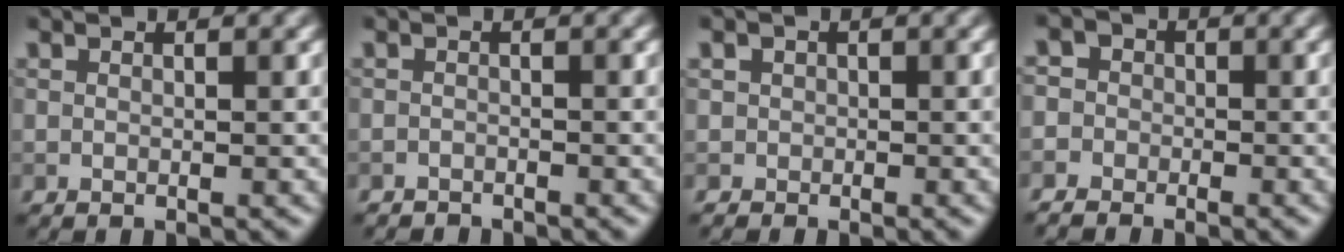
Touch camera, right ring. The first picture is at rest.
{"total": 1.5, "force": [-1.5, 0.2, -0.1], "torque": [0.008, -0.001, -0.027]}
{"total": 1.3, "force": [-0.2, 1.3, 0.1], "torque": [0.018, 0.007, -0.011]}
{"total": 4.1, "force": [-2.6, 3.0, 1.1], "torque": [-0.010, 0.011, -0.051]}